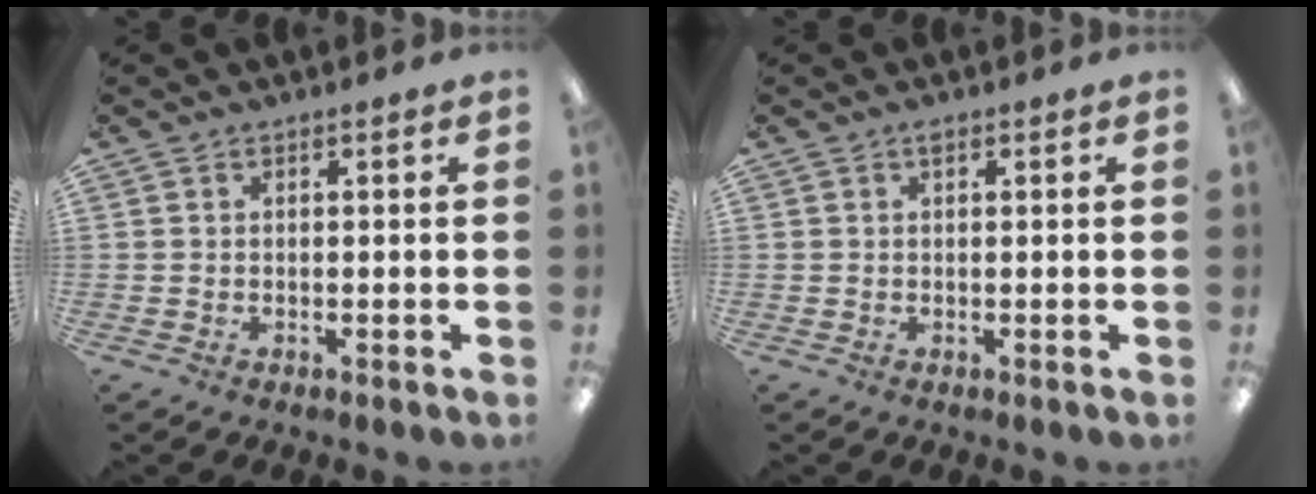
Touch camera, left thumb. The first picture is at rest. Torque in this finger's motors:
{"motor_torque": [0.16, -0.01, 0.07, -0.21, 0.00]}